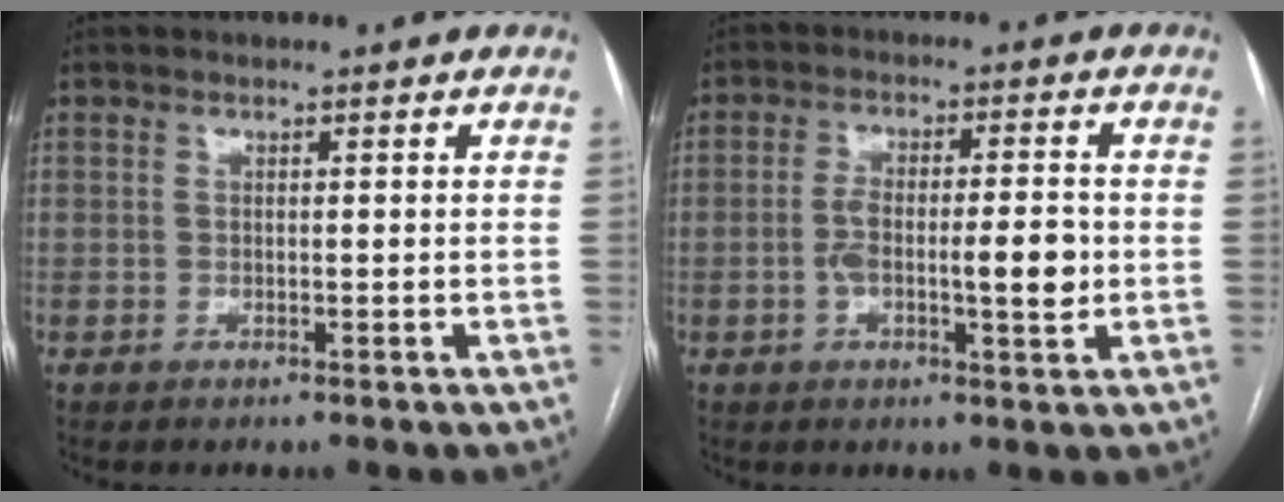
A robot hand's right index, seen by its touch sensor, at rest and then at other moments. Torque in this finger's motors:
{"motor_torque": [1.29, -0.01, 0.51, 0.12]}